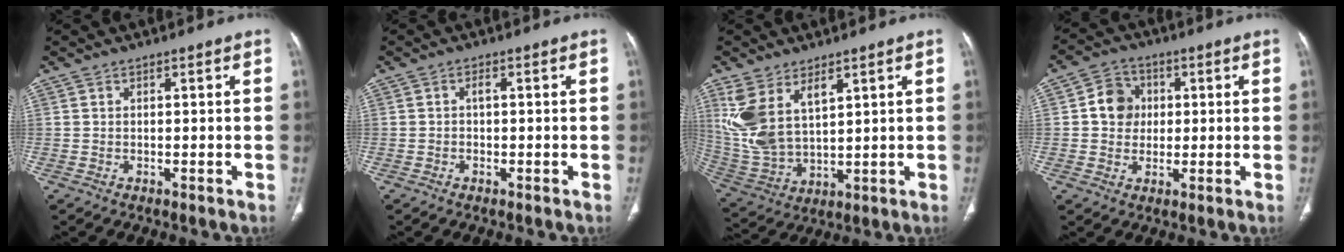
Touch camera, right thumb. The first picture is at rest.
{"total": 1.2, "force": [-0.1, 0.7, 0.9], "torque": [-0.012, 0.004, -0.004]}
{"total": 12.4, "force": [5.7, 6.5, 8.9], "torque": [-0.183, -0.018, 0.135]}
{"total": 6.7, "force": [0.8, 5.9, 3.1], "torque": [-0.026, 0.006, 0.007]}